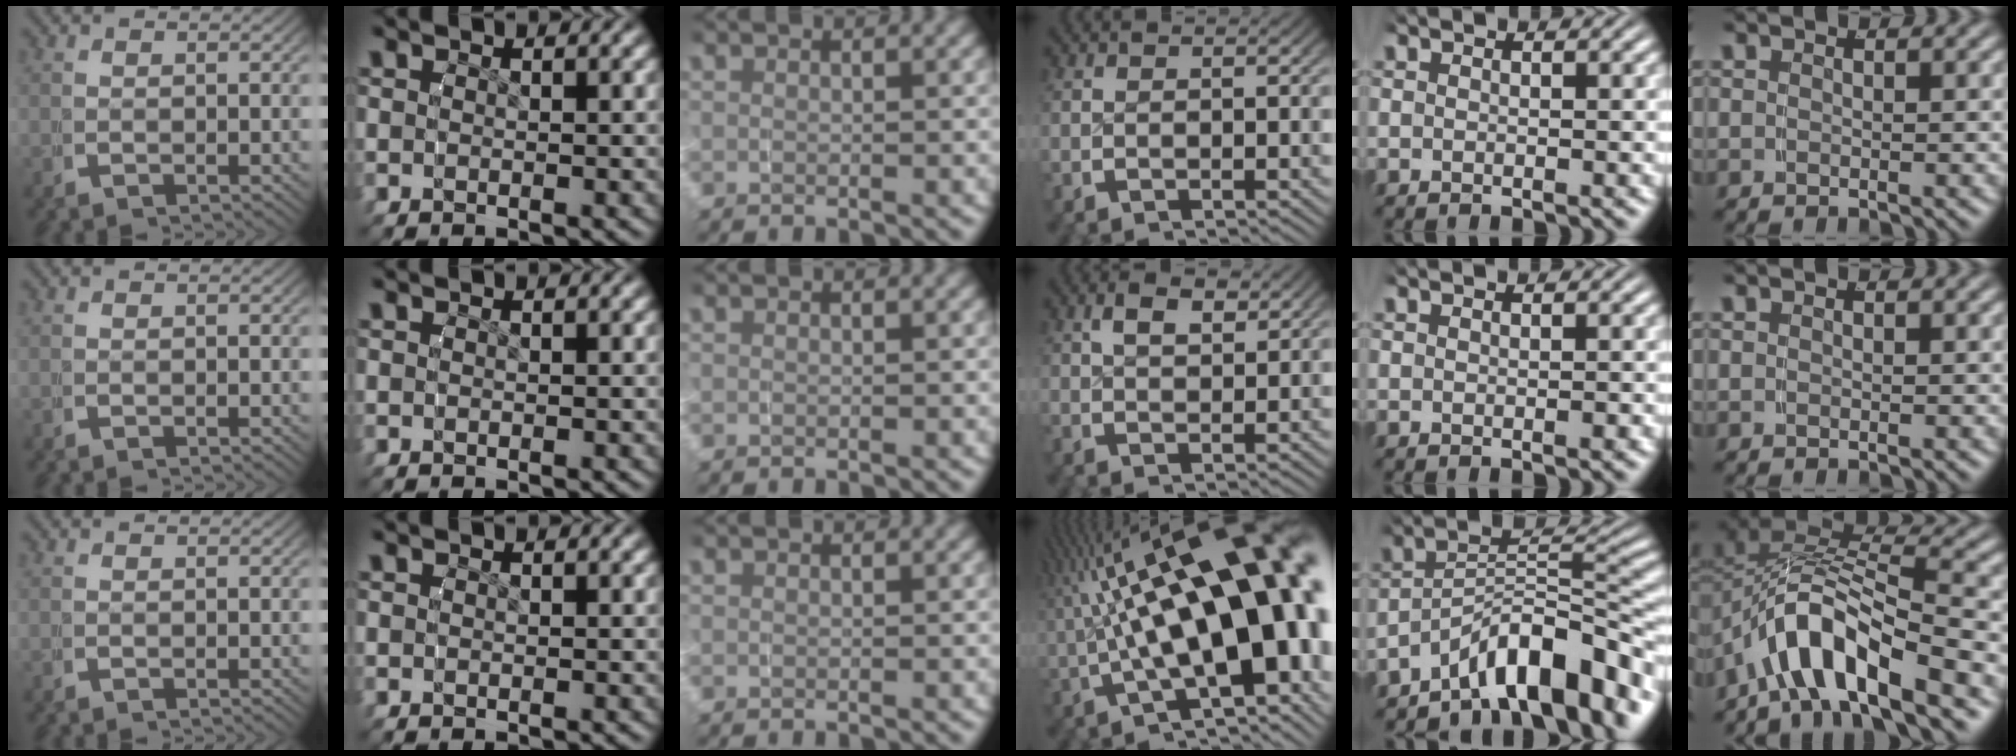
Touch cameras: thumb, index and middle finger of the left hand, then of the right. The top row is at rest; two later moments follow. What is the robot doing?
{"motion": "grasp_and_lifting", "object": "water bottle"}